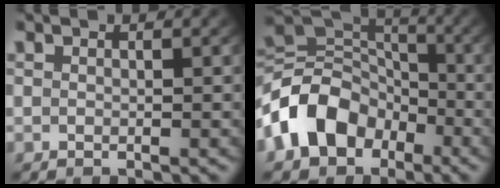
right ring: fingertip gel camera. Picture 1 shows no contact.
{"total": 10.7, "force": [-2.4, 8.9, 5.4], "torque": [-0.123, -0.027, -0.034]}